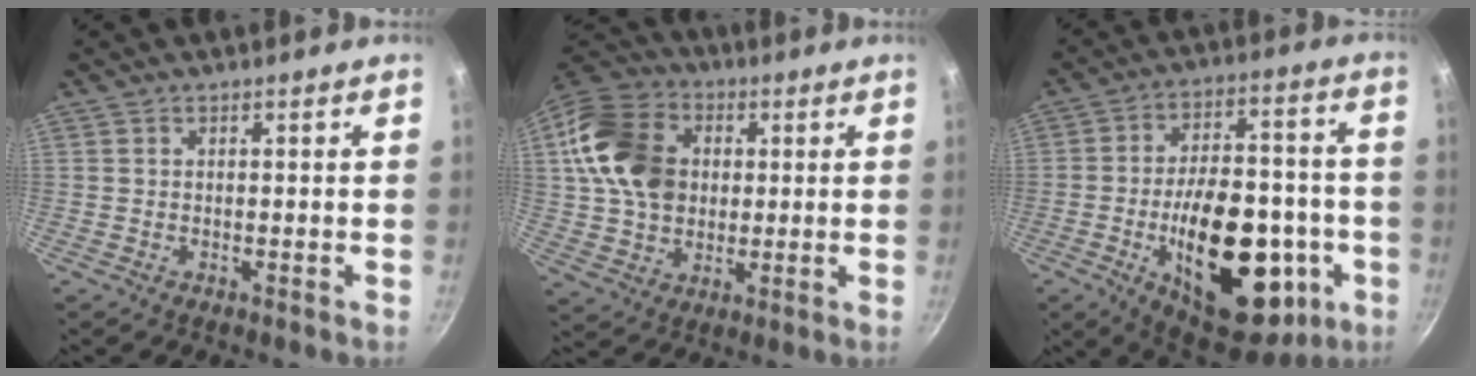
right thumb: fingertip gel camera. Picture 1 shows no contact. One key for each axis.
{"total": 18.3, "fx": 3.3, "fy": 14.2, "fz": 11.1, "tx": -0.188, "ty": 0.013, "tz": 0.053}
{"total": 28.2, "fx": -7.8, "fy": 14.9, "fz": 22.7, "tx": -0.295, "ty": 0.032, "tz": -0.096}